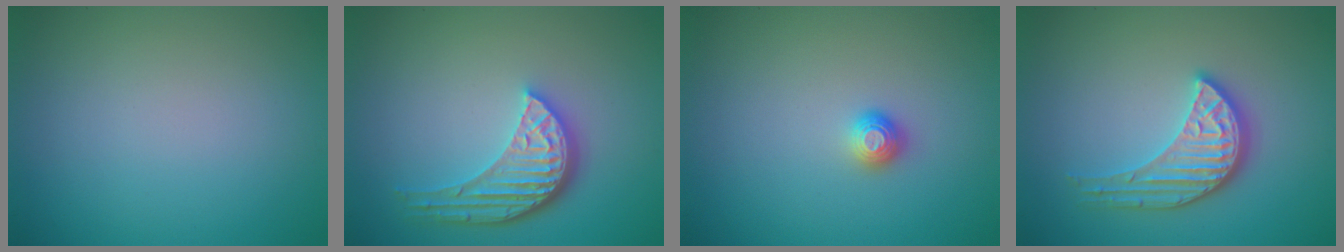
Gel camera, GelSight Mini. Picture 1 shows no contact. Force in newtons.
{"total": 5.1, "press": 3.8, "slide": 3.4}
{"total": 1.1, "press": 1.0, "slide": 0.4}
{"total": 3.8, "press": 3.5, "slide": 1.6}